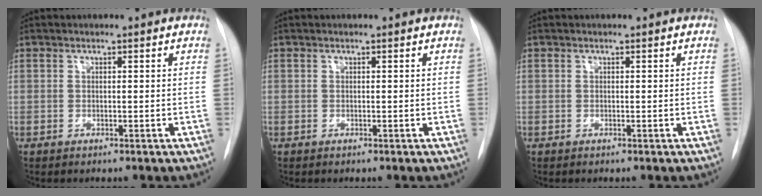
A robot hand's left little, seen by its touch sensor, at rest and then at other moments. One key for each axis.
{"total": 0.0}
{"total": 0.0}